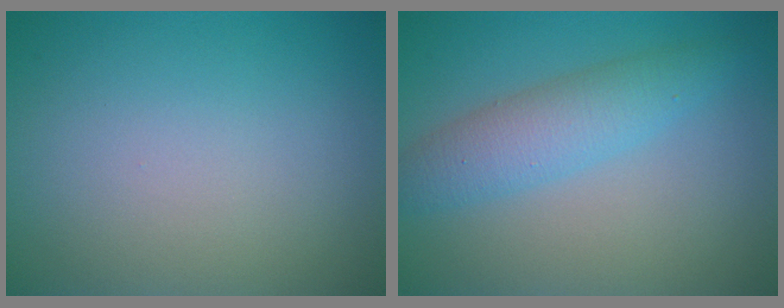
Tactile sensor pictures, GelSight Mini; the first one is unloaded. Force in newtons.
{"total": 3.9, "press": 3.9, "slide": 0.1}